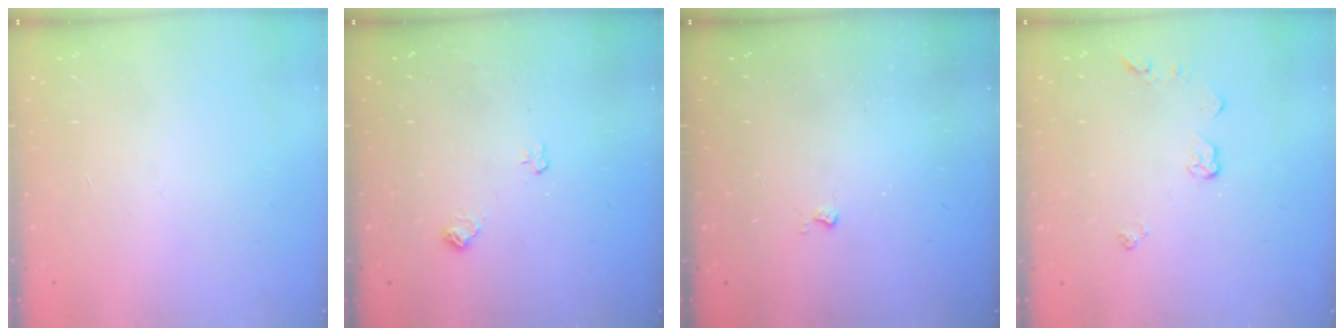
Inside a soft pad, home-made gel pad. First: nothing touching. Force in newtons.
{"total": 6.2, "press": 6.2, "slide": 0.7}
{"total": 2.6, "press": 2.6, "slide": 0.4}
{"total": 4.2, "press": 4.2, "slide": 0.5}